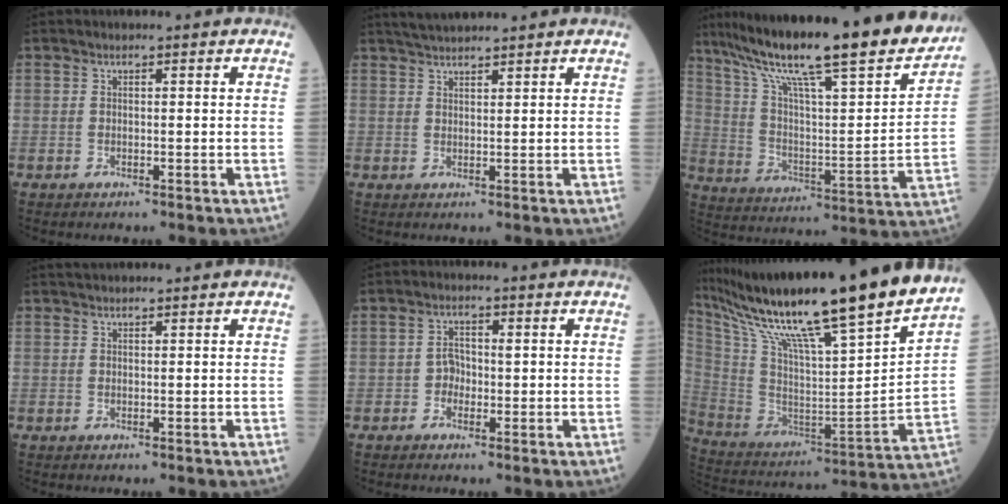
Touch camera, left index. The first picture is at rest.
{"total": 4.3, "force": [4.0, 0.0, 1.5], "torque": [-0.029, 0.028, 0.076]}
{"total": 27.7, "force": [22.6, 1.9, 15.8], "torque": [-0.267, -0.030, 0.332]}
{"total": 1.9, "force": [1.8, 0.1, 0.6], "torque": [-0.009, 0.025, 0.034]}
{"total": 2.2, "force": [-0.4, 1.7, 1.2], "torque": [-0.015, 0.006, -0.010]}
{"total": 29.4, "force": [23.8, -1.2, 17.1], "torque": [-0.309, -0.052, 0.378]}